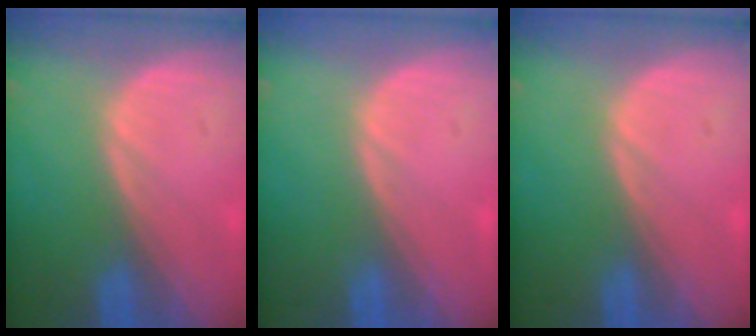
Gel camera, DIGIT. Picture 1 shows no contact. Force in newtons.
{"total": 0.0}
{"total": 0.0}